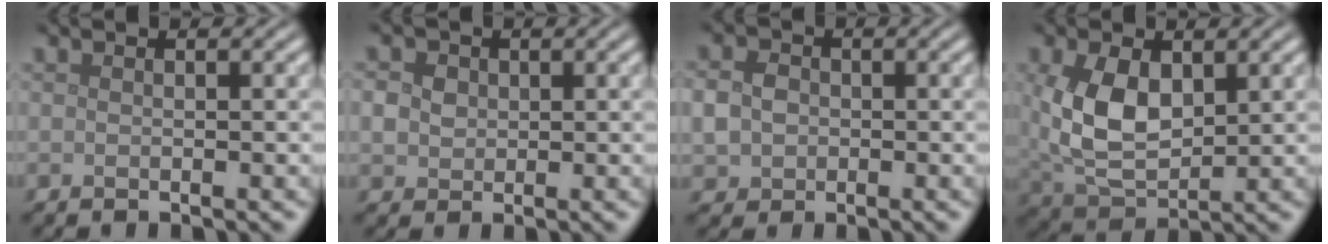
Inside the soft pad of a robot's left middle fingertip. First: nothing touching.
{"total": 3.8, "force": [1.2, 3.1, 1.8], "torque": [-0.030, 0.017, 0.006]}
{"total": 3.1, "force": [-0.3, 2.8, 1.5], "torque": [-0.027, 0.000, -0.006]}
{"total": 7.3, "force": [1.4, 4.4, 5.7], "torque": [-0.135, -0.003, 0.035]}